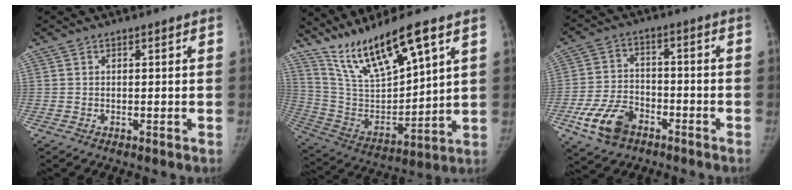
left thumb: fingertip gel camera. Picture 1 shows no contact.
{"total": 17.5, "force": [11.9, 3.8, 12.2], "torque": [-0.213, -0.052, 0.242]}
{"total": 10.2, "force": [-5.4, 6.6, 5.7], "torque": [-0.102, 0.021, -0.097]}